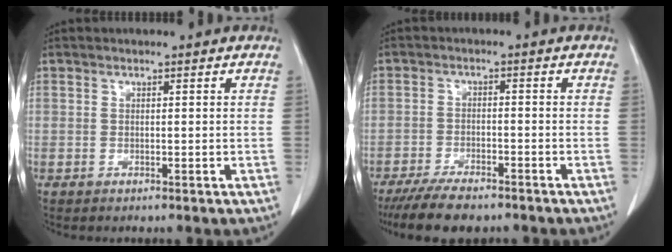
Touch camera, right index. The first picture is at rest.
{"total": 7.8, "force": [-6.4, 2.2, 3.9], "torque": [-0.065, -0.014, -0.106]}